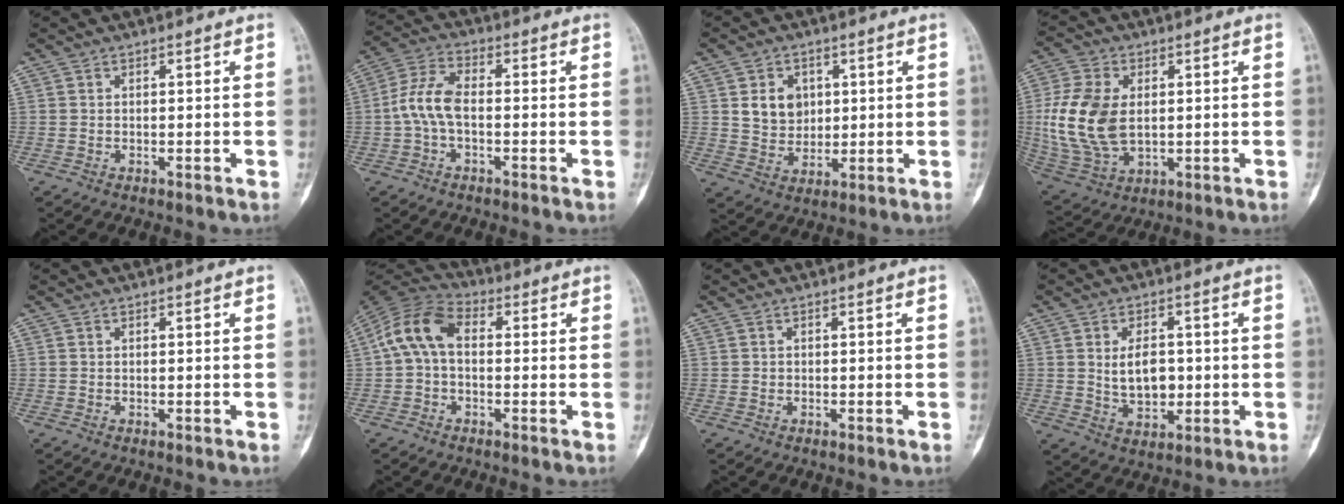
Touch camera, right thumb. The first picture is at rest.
{"total": 7.3, "force": [-1.1, 3.7, 6.2], "torque": [-0.134, 0.026, -0.030]}
{"total": 7.1, "force": [2.0, 5.8, 3.6], "torque": [-0.030, -0.012, 0.044]}
{"total": 14.9, "force": [0.6, 9.5, 11.5], "torque": [-0.237, -0.004, 0.024]}
{"total": 0.0}
{"total": 9.5, "force": [0.6, 6.0, 7.3], "torque": [-0.140, 0.027, -0.002]}
{"total": 0.0}
{"total": 7.4, "force": [0.4, 4.8, 5.7], "torque": [-0.080, -0.005, 0.015]}